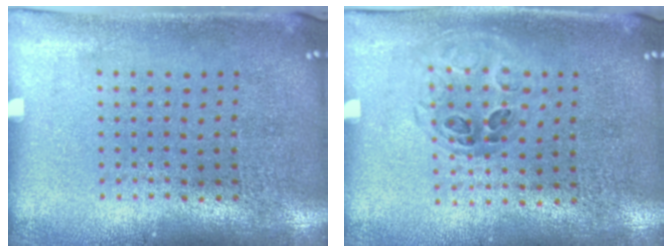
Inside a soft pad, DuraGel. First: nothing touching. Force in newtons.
{"total": 0.9, "press": 0.8, "slide": 0.4}